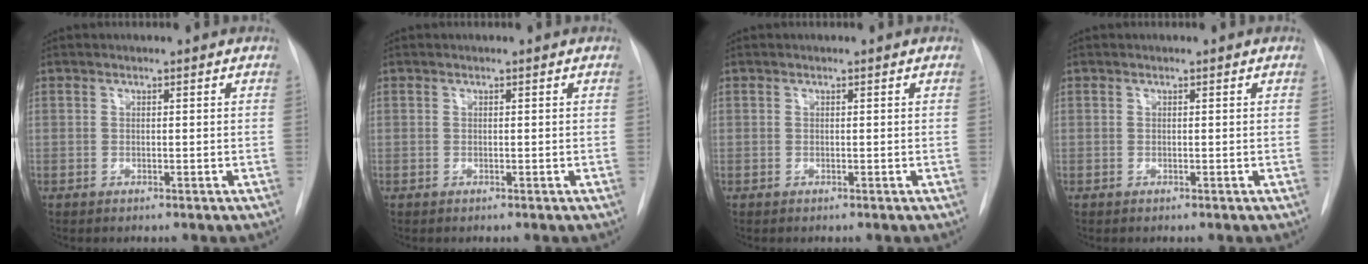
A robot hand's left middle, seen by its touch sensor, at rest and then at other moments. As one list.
[{"total": 0.0}, {"total": 0.0}, {"total": 0.0}]